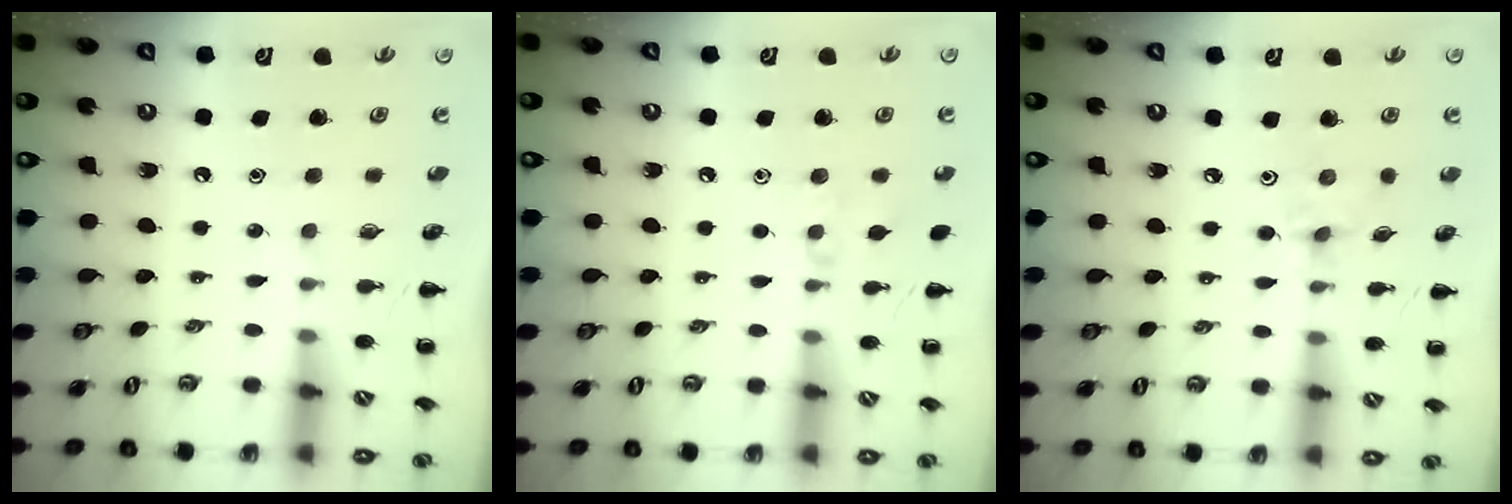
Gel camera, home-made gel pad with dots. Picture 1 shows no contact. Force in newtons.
{"total": 5.6, "press": 5.4, "slide": 1.3}
{"total": 2.2, "press": 2.1, "slide": 0.6}